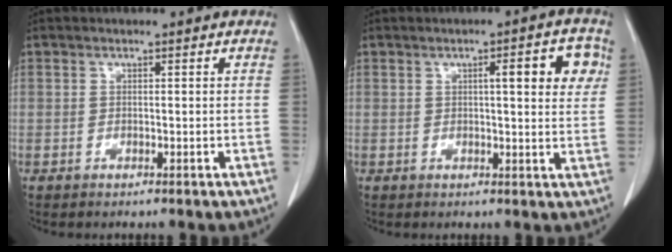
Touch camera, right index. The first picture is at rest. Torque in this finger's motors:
{"motor_torque": [0.41, 0.39, 0.09, 0.05]}